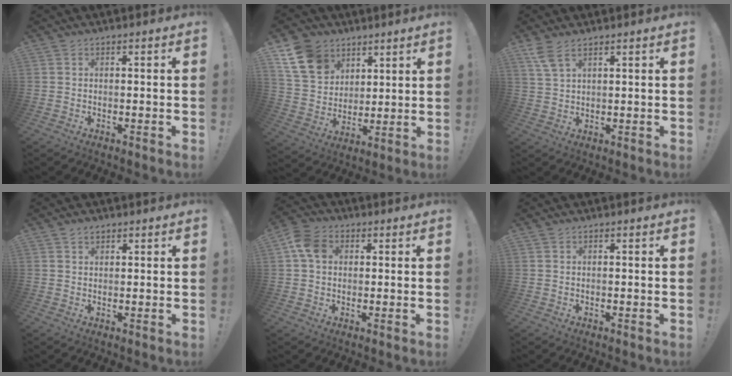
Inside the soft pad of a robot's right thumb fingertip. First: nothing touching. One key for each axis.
{"total": 14.9, "fx": 8.0, "fy": 11.1, "fz": 5.9, "tx": -0.112, "ty": -0.035, "tz": 0.163}
{"total": 5.0, "fx": 3.5, "fy": 1.7, "fz": 3.3, "tx": -0.067, "ty": -0.012, "tz": 0.066}
{"total": 1.7, "fx": 1.3, "fy": 1.0, "fz": 0.7, "tx": -0.010, "ty": -0.003, "tz": 0.023}
{"total": 7.9, "fx": 2.1, "fy": 5.8, "fz": 4.9, "tx": -0.093, "ty": 0.008, "tz": 0.044}
{"total": 0.0}